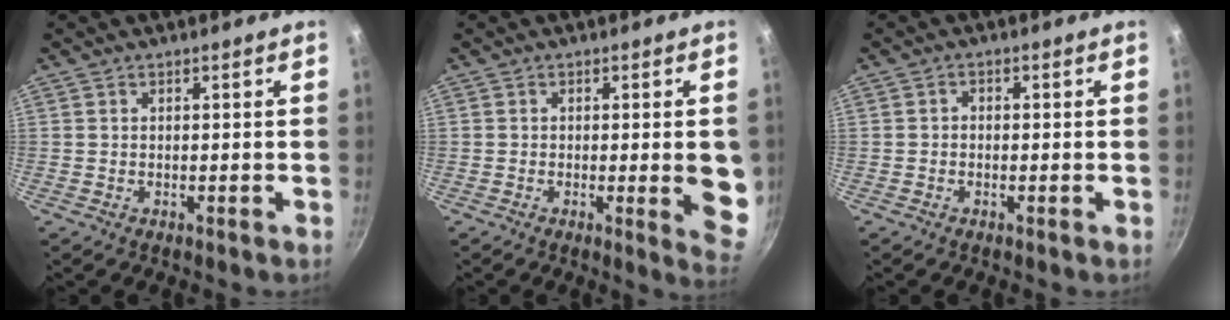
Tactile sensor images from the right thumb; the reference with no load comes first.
{"total": 8.3, "force": [-0.7, 2.1, 8.0], "torque": [-0.075, -0.005, -0.007]}
{"total": 1.2, "force": [-0.4, 1.0, 0.6], "torque": [-0.009, 0.006, -0.010]}